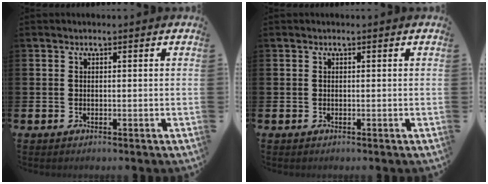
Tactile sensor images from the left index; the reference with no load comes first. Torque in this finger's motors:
{"motor_torque": [0.00, 0.00, 0.00, 0.01]}